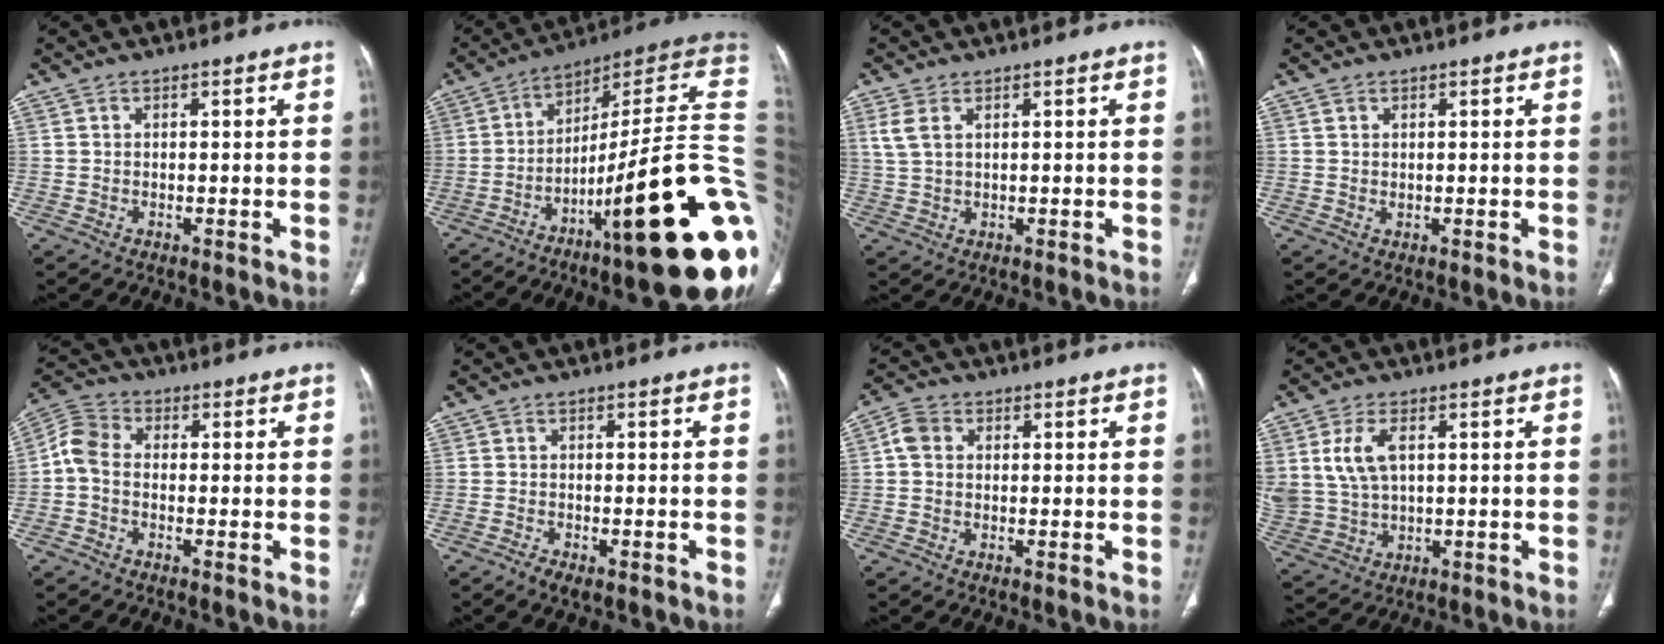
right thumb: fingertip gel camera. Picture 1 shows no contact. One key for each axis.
{"total": 29.2, "fx": -7.7, "fy": 4.7, "fz": 27.7, "tx": -0.305, "ty": 0.051, "tz": -0.118}
{"total": 3.7, "fx": 1.6, "fy": 2.0, "fz": 2.7, "tx": -0.069, "ty": 0.004, "tz": 0.039}
{"total": 0.8, "fx": 0.5, "fy": 0.6, "fz": 0.4, "tx": -0.005, "ty": -0.004, "tz": 0.010}
{"total": 5.5, "fx": -0.8, "fy": 3.8, "fz": 3.9, "tx": -0.074, "ty": 0.017, "tz": -0.034}
{"total": 2.5, "fx": -1.7, "fy": 1.0, "fz": 1.5, "tx": -0.029, "ty": 0.005, "tz": -0.027}
{"total": 3.4, "fx": 0.4, "fy": 2.8, "fz": 1.9, "tx": -0.032, "ty": 0.010, "tz": 0.002}
{"total": 8.7, "fx": 2.3, "fy": 5.4, "fz": 6.4, "tx": -0.137, "ty": -0.003, "tz": 0.056}